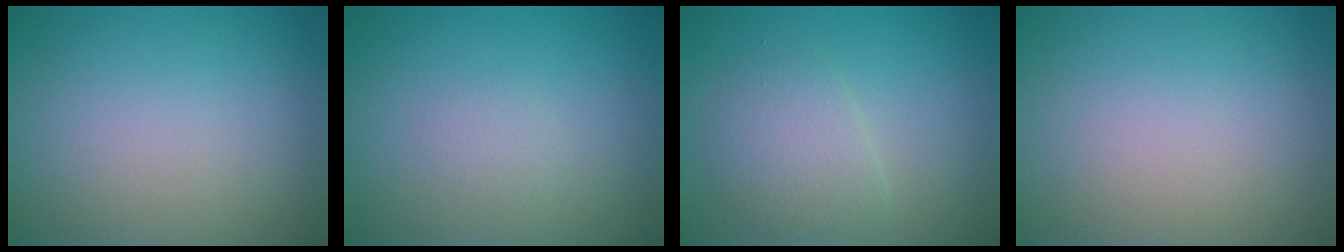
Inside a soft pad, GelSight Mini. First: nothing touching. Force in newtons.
{"total": 0.9, "press": 0.9, "slide": 0.0}
{"total": 2.8, "press": 2.8, "slide": 0.1}
{"total": 0.0}